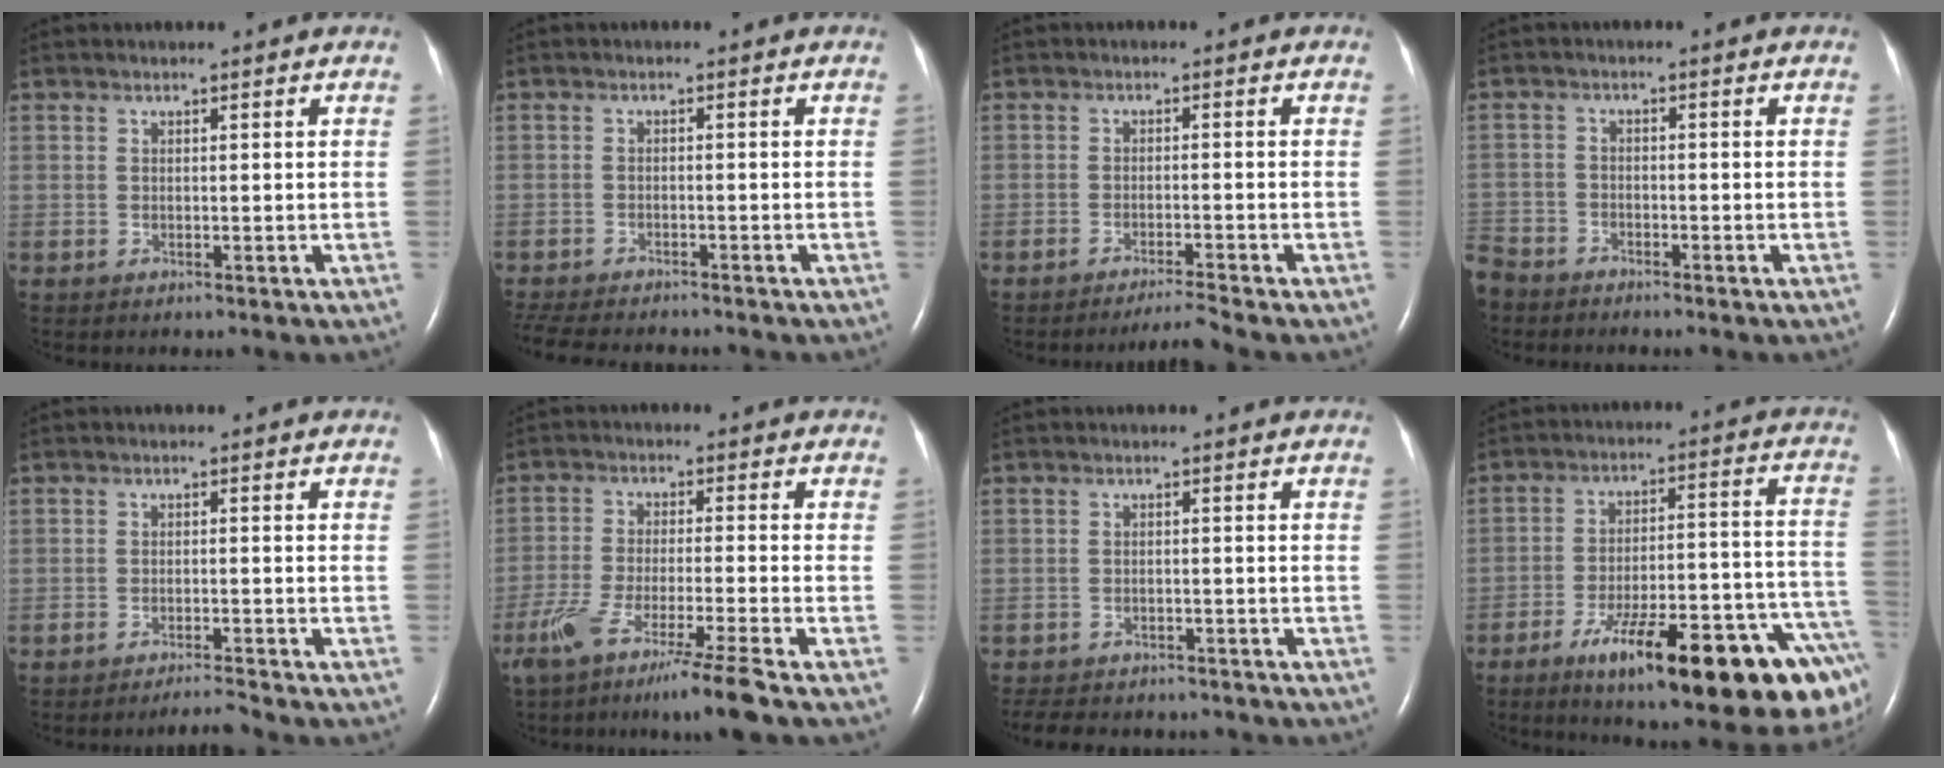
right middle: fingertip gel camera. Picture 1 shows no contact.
{"total": 11.0, "force": [-9.7, 2.5, 4.5], "torque": [-0.087, -0.017, -0.138]}
{"total": 3.0, "force": [-2.7, -1.4, 0.5], "torque": [-0.013, -0.015, -0.046]}
{"total": 5.4, "force": [-4.9, 2.3, 0.5], "torque": [-0.008, -0.007, -0.098]}
{"total": 2.5, "force": [-2.3, -0.9, 0.2], "torque": [-0.006, -0.013, -0.039]}
{"total": 11.1, "force": [-8.1, -1.5, 7.4], "torque": [-0.130, -0.038, -0.138]}
{"total": 11.9, "force": [-10.4, 4.3, 4.0], "torque": [-0.088, -0.004, -0.132]}
{"total": 25.4, "force": [-14.5, 4.0, 20.4], "torque": [-0.191, 0.019, -0.213]}